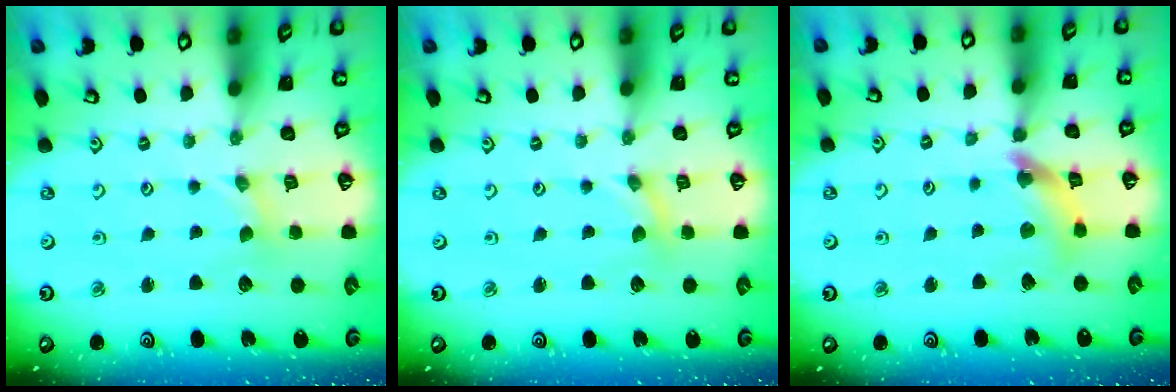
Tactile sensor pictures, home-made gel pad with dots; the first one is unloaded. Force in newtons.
{"total": 0.0}
{"total": 10.5, "press": 10.5, "slide": 1.1}